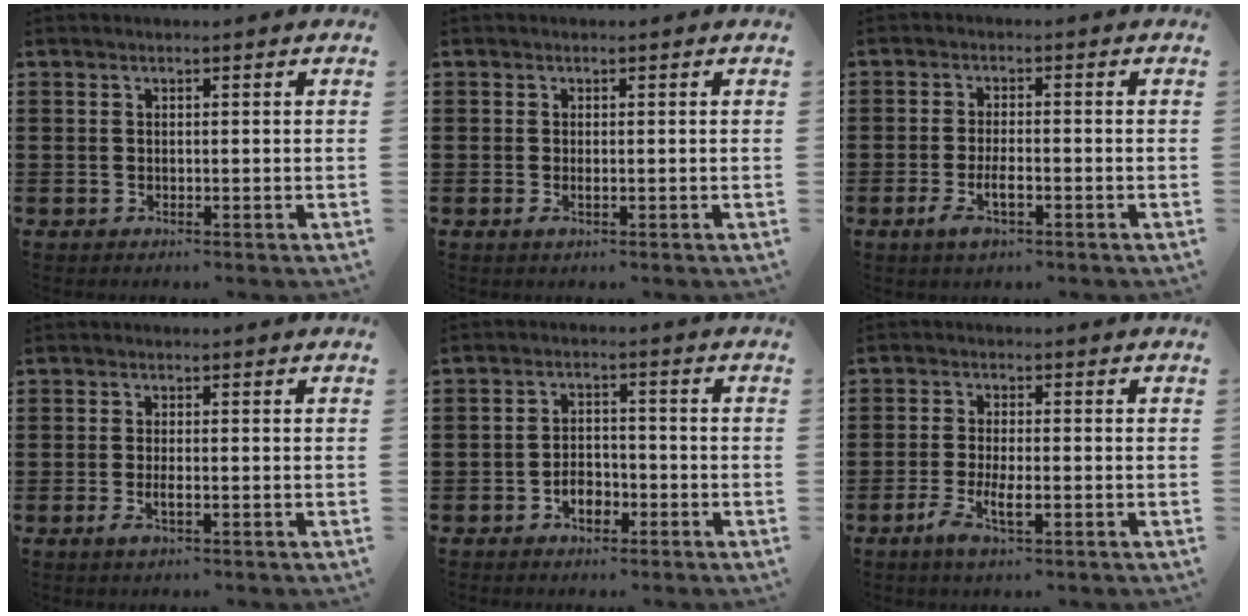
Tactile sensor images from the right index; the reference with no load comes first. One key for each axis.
{"total": 0.8, "fx": -0.2, "fy": 0.0, "fz": 0.8, "tx": -0.014, "ty": -0.005, "tz": -0.002}
{"total": 4.0, "fx": -1.7, "fy": 1.2, "fz": 3.5, "tx": -0.071, "ty": -0.003, "tz": -0.034}
{"total": 2.0, "fx": -0.8, "fy": 0.3, "fz": 1.9, "tx": -0.039, "ty": -0.006, "tz": -0.016}
{"total": 3.7, "fx": -1.9, "fy": 2.2, "fz": 2.4, "tx": -0.036, "ty": 0.001, "tz": -0.037}
{"total": 4.5, "fx": -1.9, "fy": 1.0, "fz": 4.0, "tx": -0.086, "ty": -0.009, "tz": -0.039}